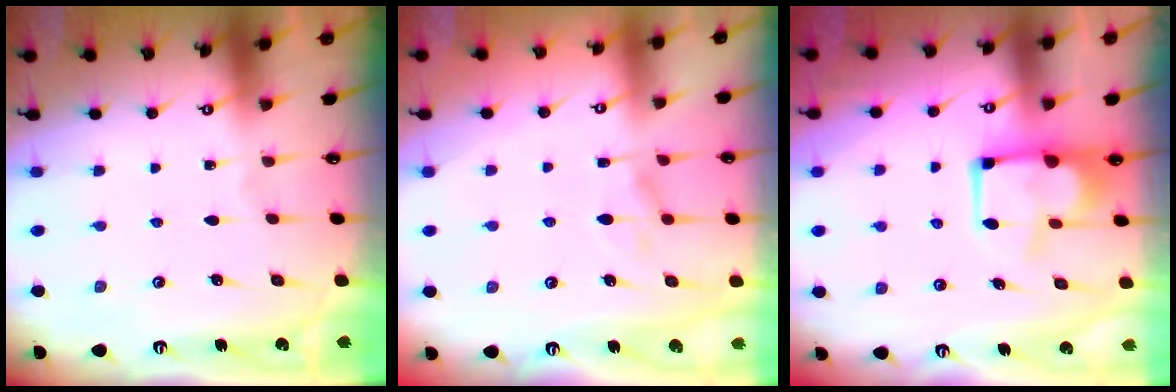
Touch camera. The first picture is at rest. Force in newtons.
{"total": 1.3, "press": 0.1, "slide": 1.3}
{"total": 8.9, "press": 8.9, "slide": 0.5}